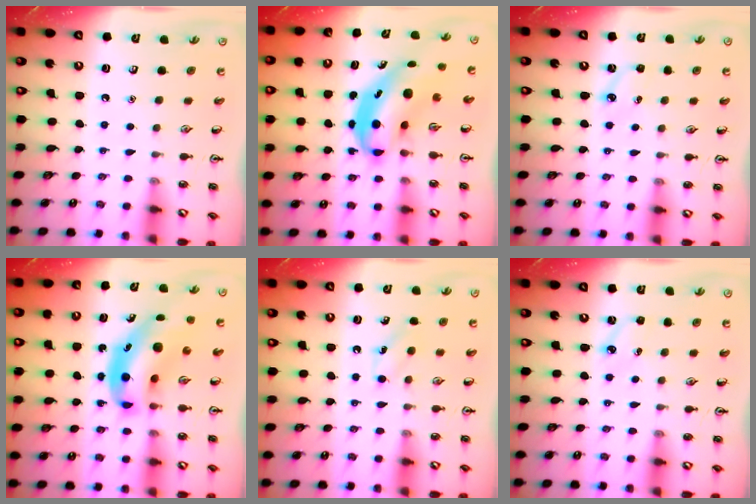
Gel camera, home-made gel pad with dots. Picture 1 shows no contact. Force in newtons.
{"total": 6.9, "press": 6.6, "slide": 1.8}
{"total": 3.9, "press": 3.7, "slide": 1.1}
{"total": 10.2, "press": 9.7, "slide": 3.1}
{"total": 5.1, "press": 4.9, "slide": 1.3}
{"total": 3.9, "press": 3.7, "slide": 1.1}